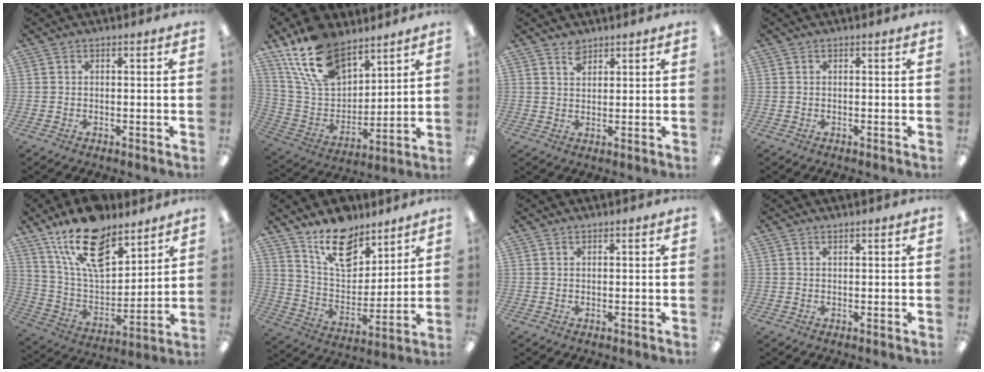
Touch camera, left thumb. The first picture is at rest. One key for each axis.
{"total": 18.0, "fx": 12.6, "fy": 9.5, "fz": 8.5, "tx": -0.176, "ty": -0.058, "tz": 0.238}
{"total": 3.2, "fx": 2.7, "fy": 1.5, "fz": 0.9, "tx": -0.006, "ty": -0.013, "tz": 0.049}
{"total": 0.0}
{"total": 18.8, "fx": 13.3, "fy": 8.6, "fz": 10.1, "tx": -0.187, "ty": -0.070, "tz": 0.236}
{"total": 15.7, "fx": 11.7, "fy": 7.9, "fz": 6.7, "tx": -0.101, "ty": -0.078, "tz": 0.211}
{"total": 0.6, "fx": 0.5, "fy": 0.2, "fz": 0.2, "tx": -0.004, "ty": 0.001, "tz": 0.010}
{"total": 0.7, "fx": 0.7, "fy": 0.2, "fz": 0.1, "tx": -0.004, "ty": -0.001, "tz": 0.013}